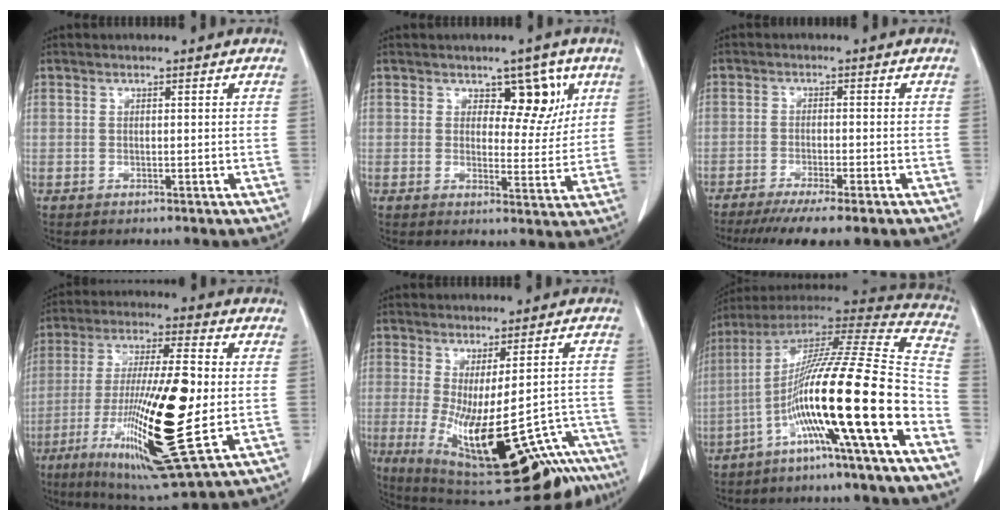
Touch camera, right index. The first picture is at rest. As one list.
[{"total": 6.1, "force": [2.9, 3.5, 4.1], "torque": [-0.037, 0.003, 0.040]}, {"total": 10.1, "force": [-8.0, 0.4, 6.1], "torque": [-0.079, -0.021, -0.122]}, {"total": 21.8, "force": [-4.7, 2.5, 21.1], "torque": [-0.408, -0.034, -0.074]}, {"total": 25.6, "force": [-14.6, 8.1, 19.4], "torque": [-0.248, -0.031, -0.179]}, {"total": 23.1, "force": [-9.5, -0.5, 21.1], "torque": [-0.347, -0.013, -0.175]}]